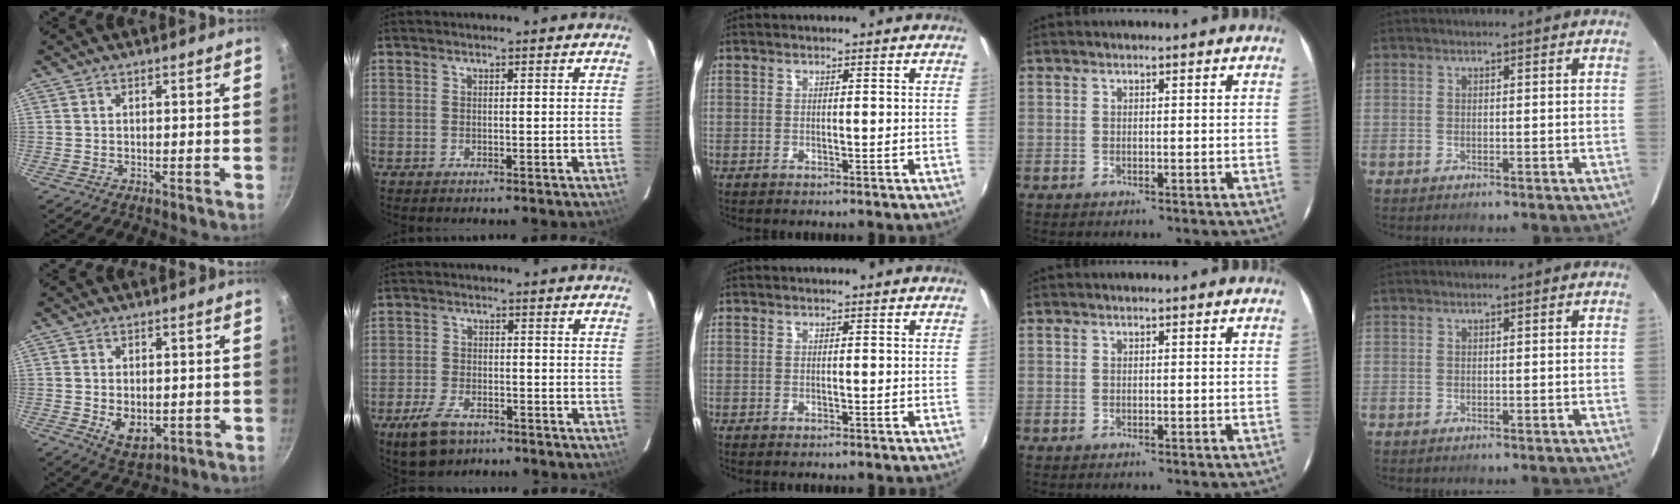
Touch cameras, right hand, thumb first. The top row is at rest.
{"thumb": {"total": 6.5, "force": [-0.8, 4.3, 4.8], "torque": [-0.067, -0.013, 0.002]}, "index": {"total": 7.9, "force": [-5.3, 4.1, 4.2], "torque": [-0.112, -0.008, -0.095]}}